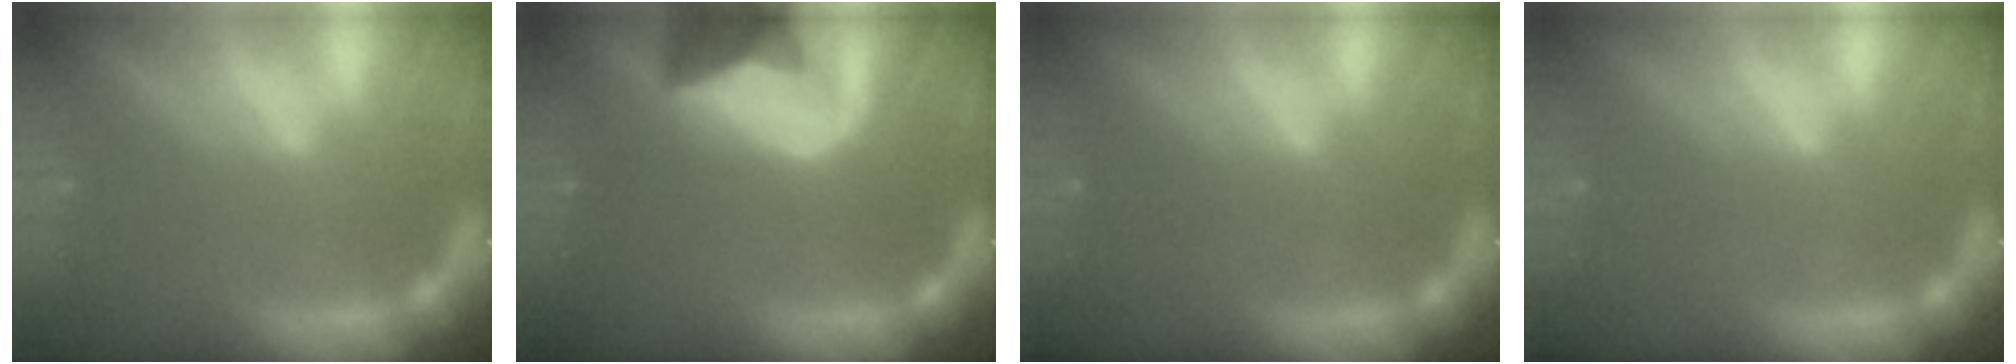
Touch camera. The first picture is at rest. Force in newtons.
{"total": 10.0}
{"total": 0.0}
{"total": 0.0}